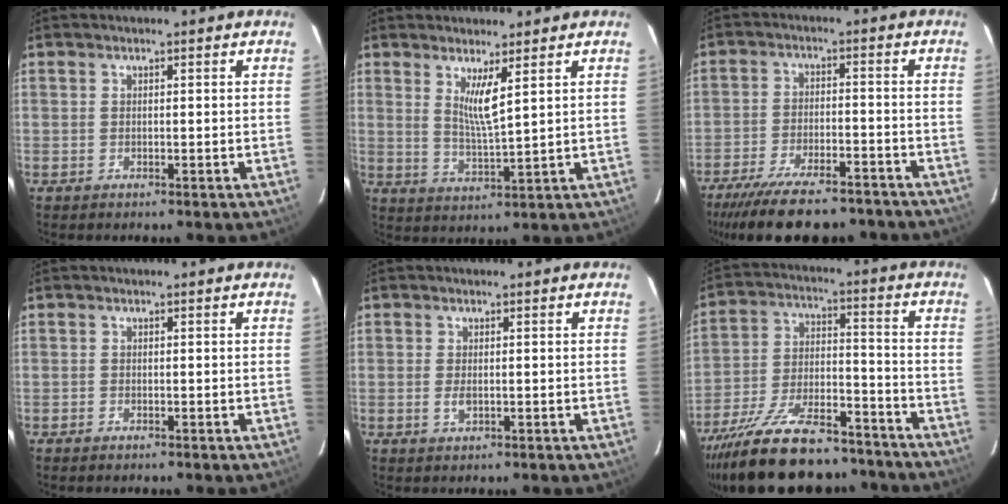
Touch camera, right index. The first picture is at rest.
{"total": 5.3, "force": [2.9, -0.1, 4.4], "torque": [-0.083, -0.016, 0.051]}
{"total": 19.8, "force": [-16.4, 5.8, 9.5], "torque": [-0.192, -0.025, -0.237]}
{"total": 0.5, "force": [-0.5, 0.3, 0.1], "torque": [-0.002, 0.000, -0.009]}
{"total": 1.7, "force": [-0.3, 0.8, 1.5], "torque": [-0.028, -0.002, -0.004]}
{"total": 24.7, "force": [-19.7, 8.8, 12.1], "torque": [-0.230, -0.015, -0.289]}